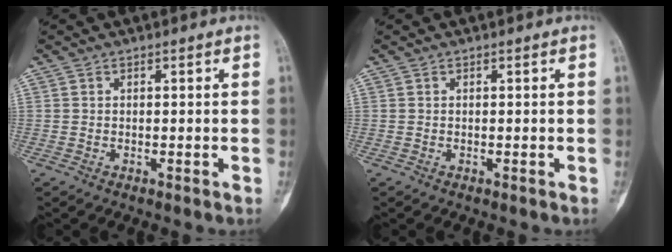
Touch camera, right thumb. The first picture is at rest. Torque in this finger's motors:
{"motor_torque": [0.04, 0.04, 0.00, 0.00, 0.01]}